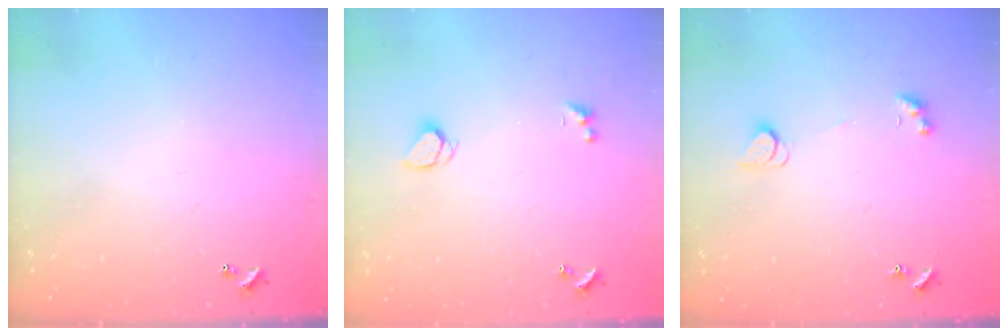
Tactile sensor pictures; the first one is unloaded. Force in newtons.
{"total": 1.9, "press": 1.8, "slide": 0.4}
{"total": 2.1, "press": 2.1, "slide": 0.4}